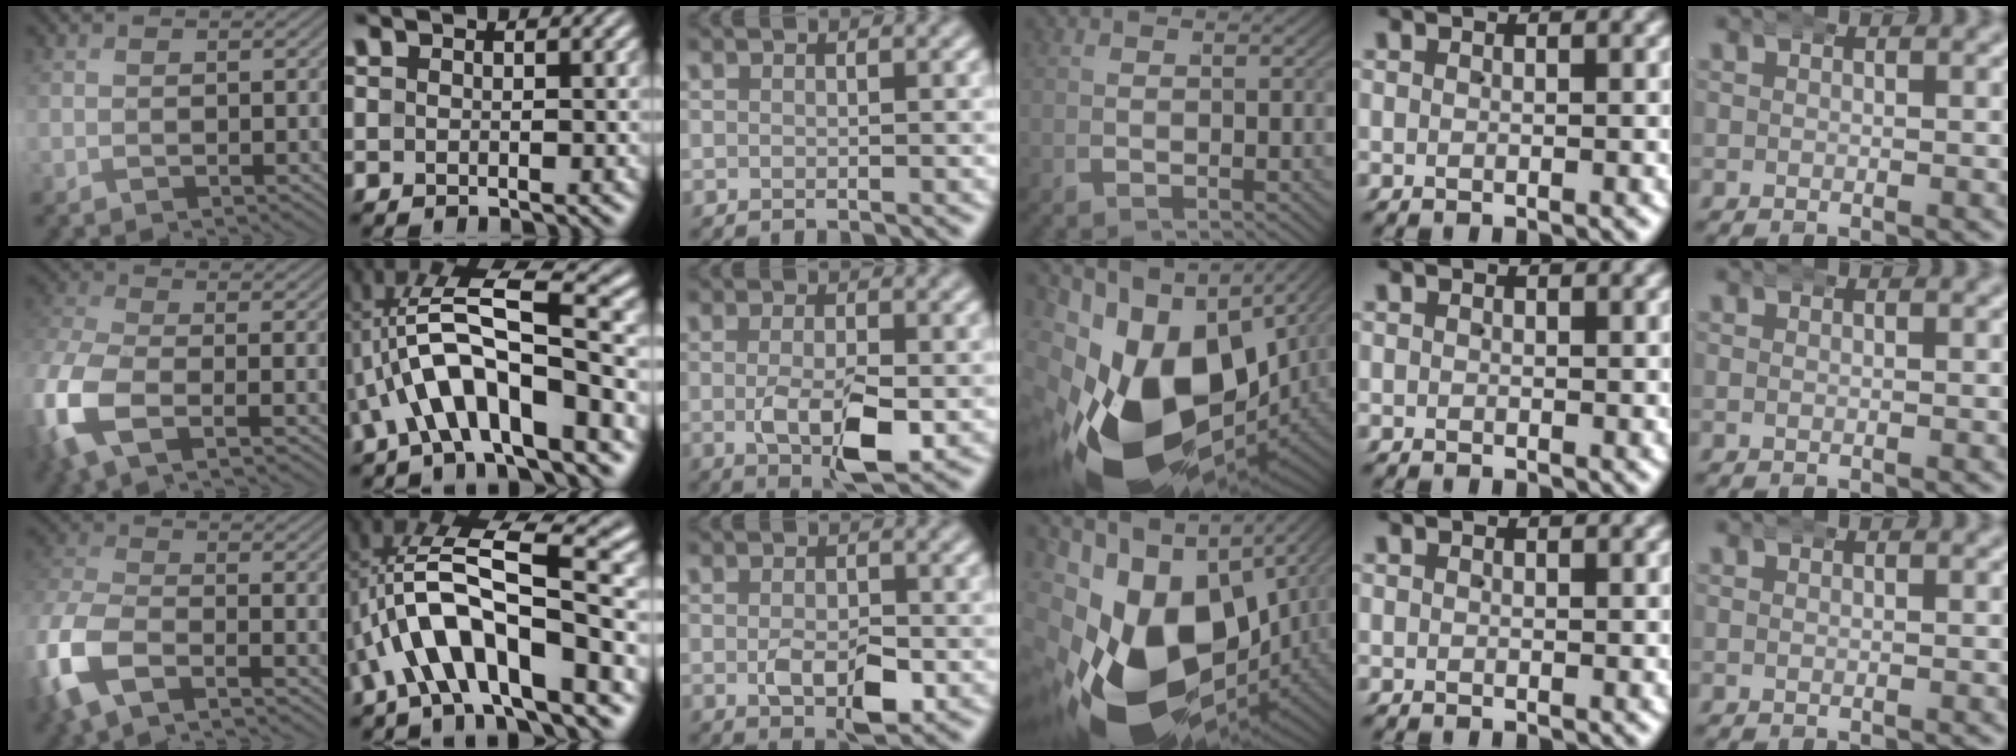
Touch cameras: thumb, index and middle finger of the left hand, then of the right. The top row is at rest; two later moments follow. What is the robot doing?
{"motion": "wrap", "object": "arm wrap"}